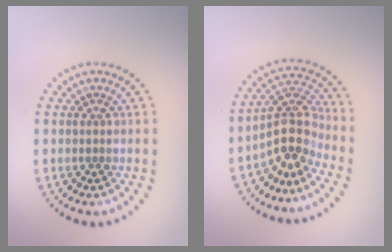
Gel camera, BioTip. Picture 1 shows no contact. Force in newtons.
{"total": 4.0, "press": 3.2, "slide": 2.3}